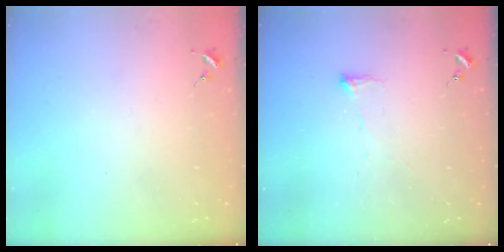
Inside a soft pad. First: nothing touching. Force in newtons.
{"total": 4.5, "press": 4.4, "slide": 0.7}